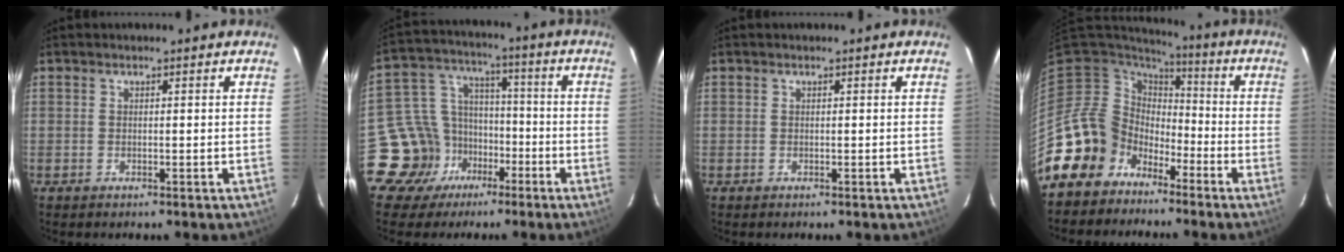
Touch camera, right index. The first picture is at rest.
{"total": 12.2, "force": [-6.5, 10.0, 2.4], "torque": [-0.069, 0.048, -0.103]}
{"total": 0.0}
{"total": 12.0, "force": [-7.8, 9.1, 0.9], "torque": [-0.039, 0.026, -0.140]}